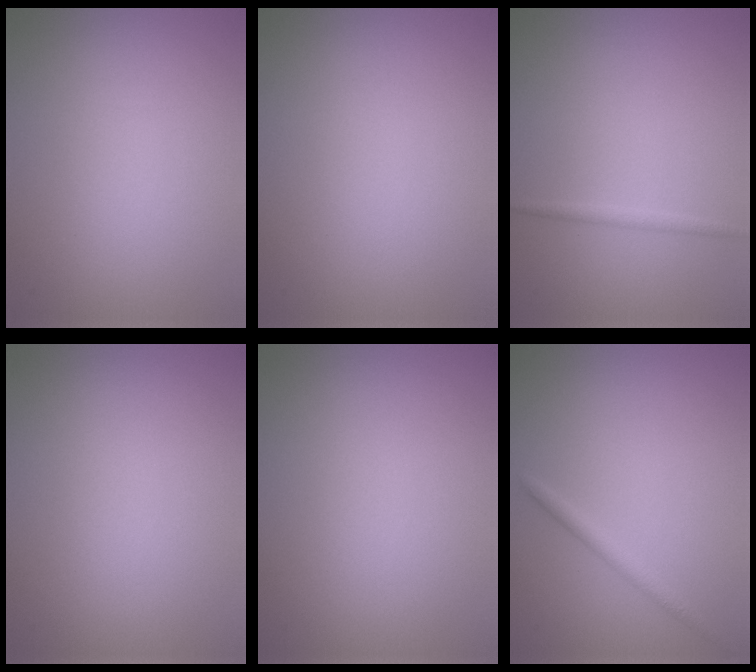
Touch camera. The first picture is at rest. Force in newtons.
{"total": 0.0}
{"total": 0.7, "press": 0.7, "slide": 0.0}
{"total": 0.0}
{"total": 0.0}
{"total": 1.3, "press": 1.3, "slide": 0.0}